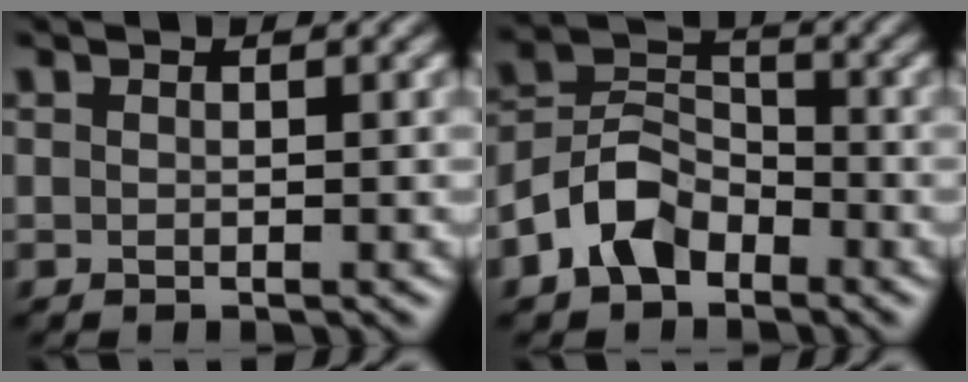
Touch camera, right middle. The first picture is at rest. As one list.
[{"total": 5.4, "force": [-3.0, 3.7, 2.6], "torque": [-0.051, 0.004, -0.069]}]